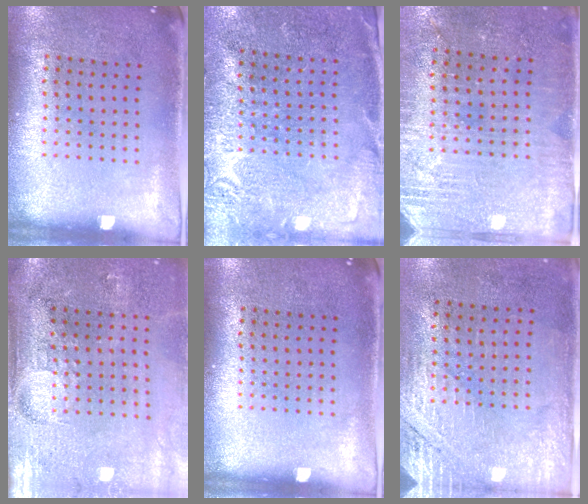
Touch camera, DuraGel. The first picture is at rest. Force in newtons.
{"total": 2.8, "press": 2.7, "slide": 0.5}
{"total": 2.8, "press": 2.7, "slide": 0.6}
{"total": 4.5, "press": 3.8, "slide": 2.4}
{"total": 0.0}
{"total": 2.7, "press": 2.4, "slide": 1.2}